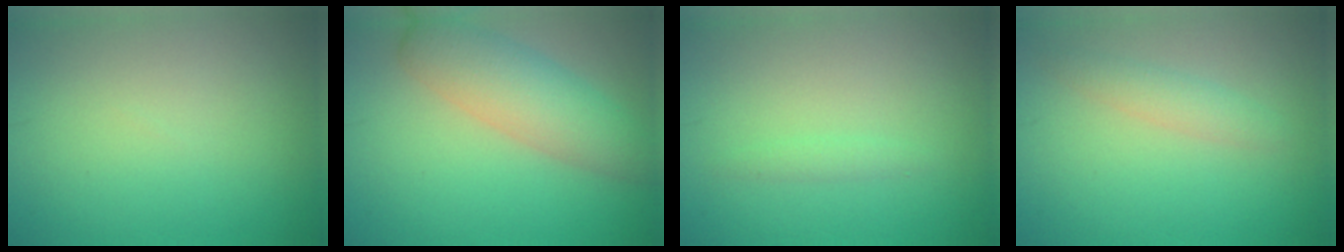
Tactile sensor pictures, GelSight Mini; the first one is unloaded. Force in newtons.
{"total": 5.5, "press": 5.5, "slide": 0.3}
{"total": 0.8, "press": 0.8, "slide": 0.1}
{"total": 1.9, "press": 1.9, "slide": 0.1}